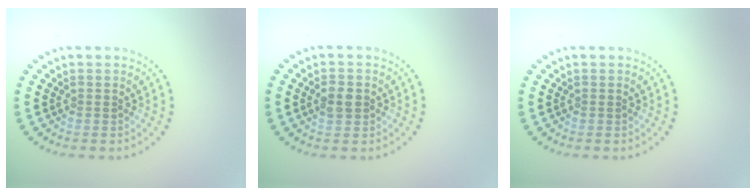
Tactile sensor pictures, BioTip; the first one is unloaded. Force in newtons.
{"total": 1.8, "press": 1.7, "slide": 0.2}
{"total": 0.0}